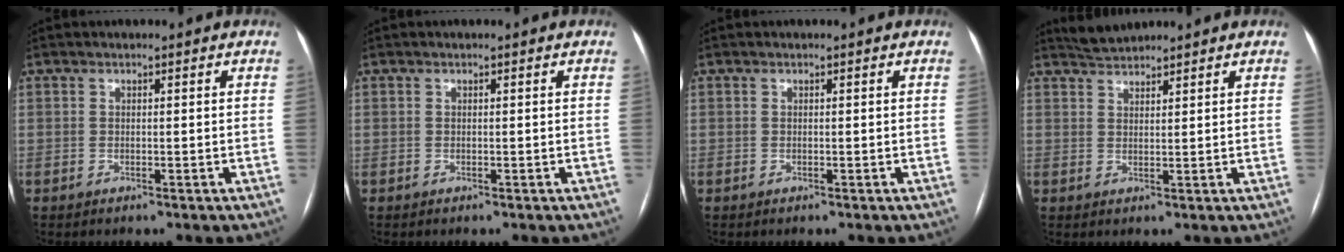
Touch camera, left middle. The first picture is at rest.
{"total": 0.0}
{"total": 0.0}
{"total": 2.9, "force": [2.9, 0.0, 0.0], "torque": [-0.008, 0.012, 0.059]}